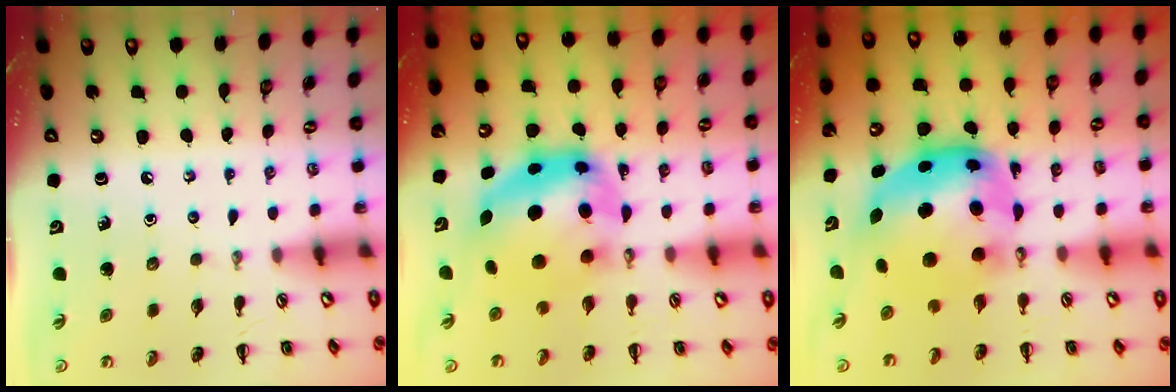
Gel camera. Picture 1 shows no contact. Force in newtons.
{"total": 9.0, "press": 8.7, "slide": 2.3}
{"total": 11.4, "press": 11.0, "slide": 2.9}